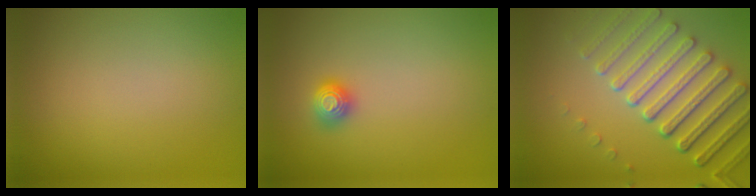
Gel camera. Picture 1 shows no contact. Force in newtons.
{"total": 1.4, "press": 1.4, "slide": 0.4}
{"total": 7.2, "press": 5.4, "slide": 4.7}